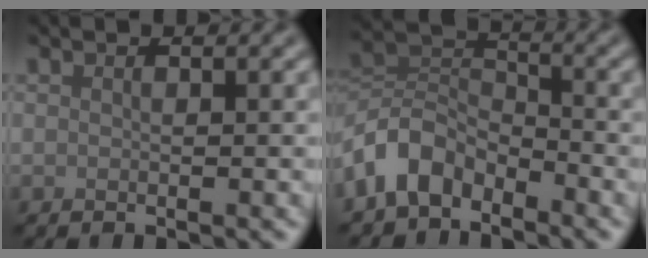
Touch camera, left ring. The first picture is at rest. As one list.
[{"total": 5.6, "force": [-3.7, 3.3, 2.6], "torque": [-0.050, 0.005, -0.085]}]